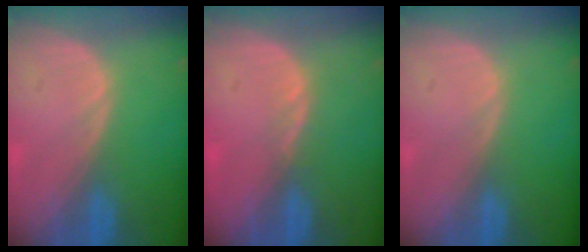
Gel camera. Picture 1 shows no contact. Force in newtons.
{"total": 1.1, "press": 1.0, "slide": 0.5}
{"total": 0.0}